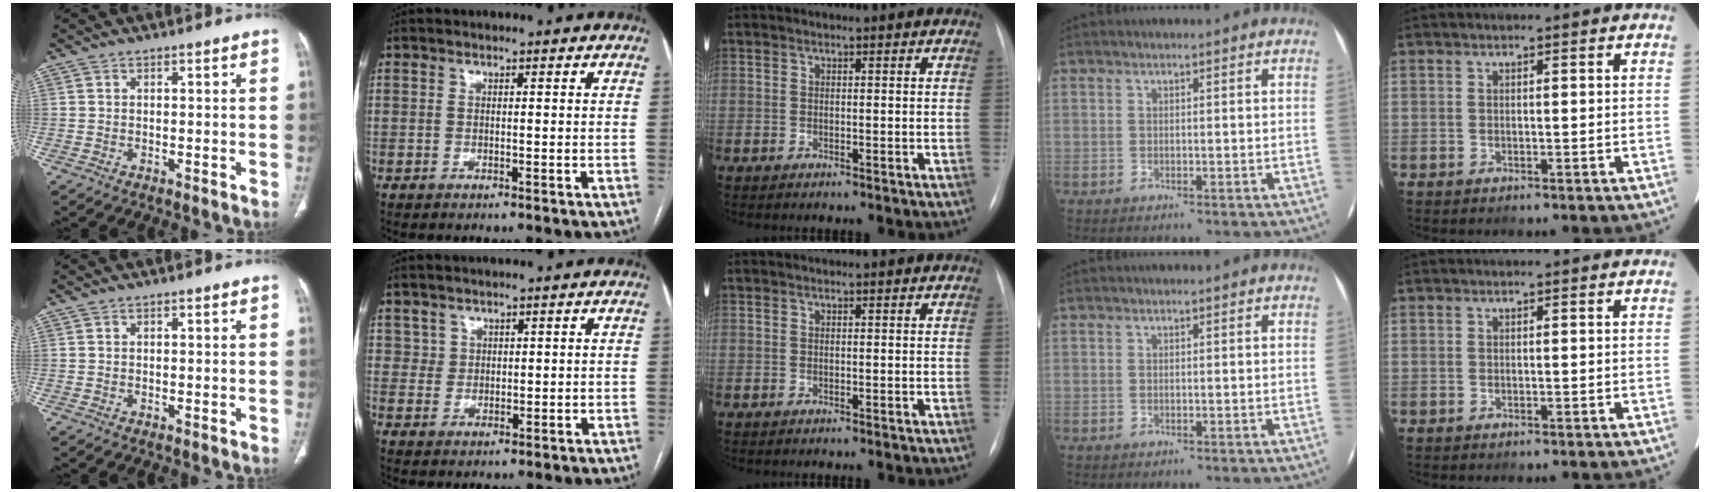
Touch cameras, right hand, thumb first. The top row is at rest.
{"index": {"total": 2.3, "force": [1.3, 1.8, -0.2], "torque": [0.020, 0.005, 0.017]}}